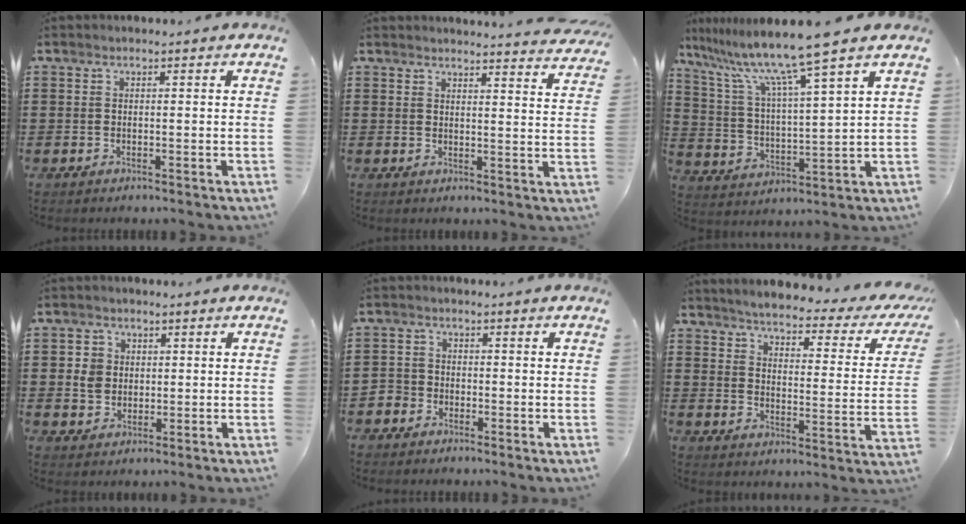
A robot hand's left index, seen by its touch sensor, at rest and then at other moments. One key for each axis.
{"total": 3.0, "fx": 3.0, "fy": -0.5, "fz": 0.3, "tx": -0.011, "ty": -0.021, "tz": 0.051}
{"total": 10.4, "fx": 8.5, "fy": -0.9, "fz": 5.8, "tx": -0.147, "ty": -0.049, "tz": 0.135}
{"total": 3.3, "fx": 0.6, "fy": 3.1, "fz": 1.0, "tx": -0.032, "ty": 0.011, "tz": 0.008}
{"total": 2.2, "fx": -1.6, "fy": 1.5, "fz": -0.1, "tx": -0.007, "ty": 0.002, "tz": -0.038}
{"total": 3.6, "fx": 3.1, "fy": -0.1, "fz": 1.8, "tx": -0.054, "ty": -0.025, "tz": 0.044}